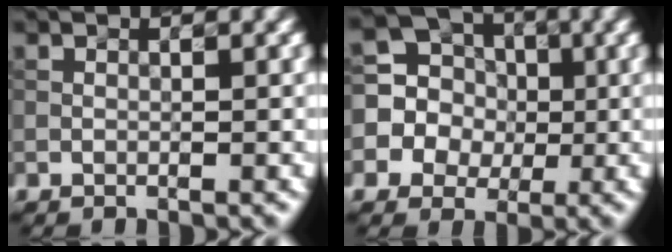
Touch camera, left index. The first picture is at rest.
{"total": 9.7, "force": [1.1, 9.0, 3.2], "torque": [-0.099, 0.036, 0.000]}